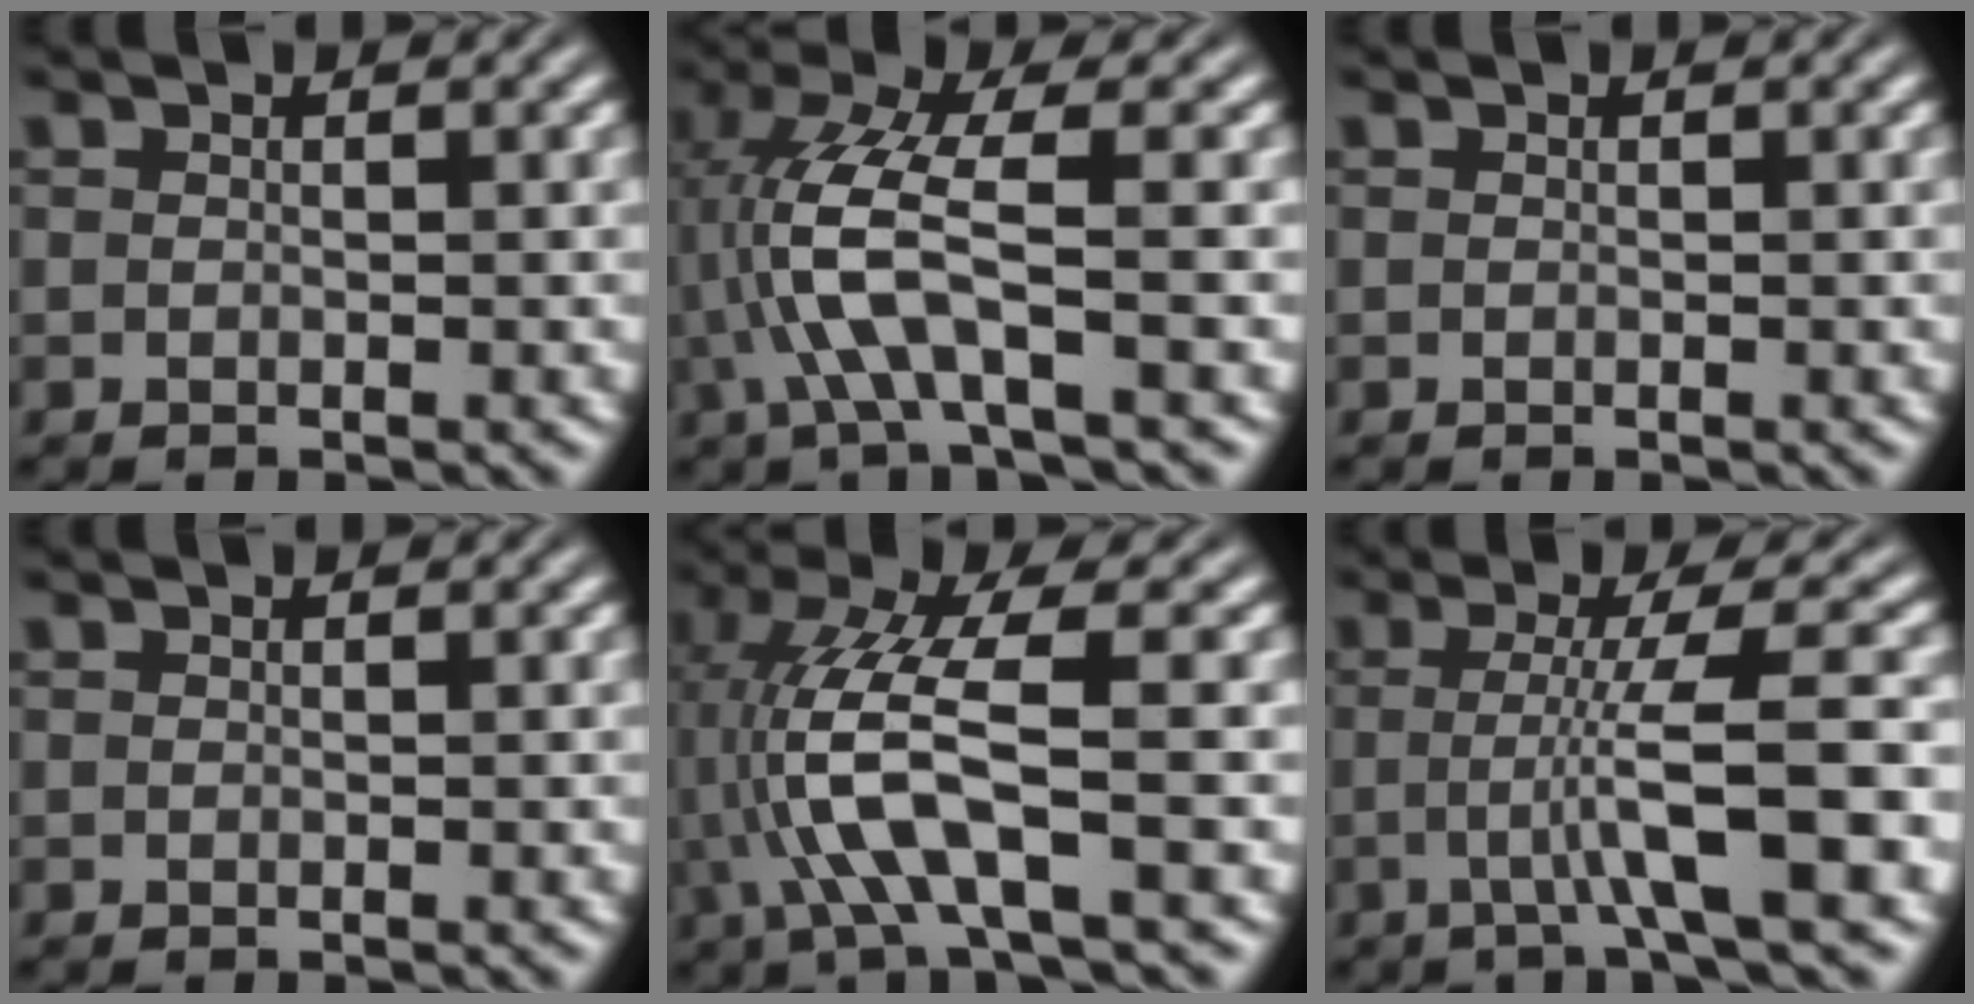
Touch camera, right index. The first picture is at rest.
{"total": 5.1, "force": [-0.1, 1.0, 5.0], "torque": [-0.118, -0.011, 0.003]}
{"total": 0.0}
{"total": 0.0}
{"total": 6.4, "force": [-0.2, 1.6, 6.2], "torque": [-0.136, -0.013, 0.005]}
{"total": 5.0, "force": [-0.9, -0.4, 4.9], "torque": [-0.079, -0.010, -0.007]}